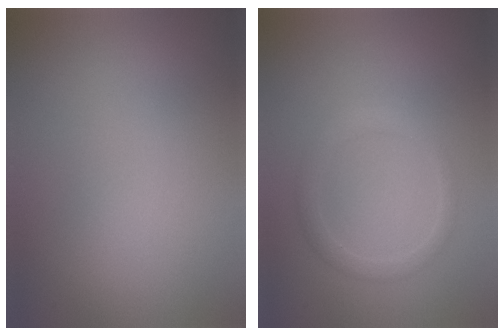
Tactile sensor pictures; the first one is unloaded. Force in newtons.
{"total": 1.6, "press": 1.6, "slide": 0.0}